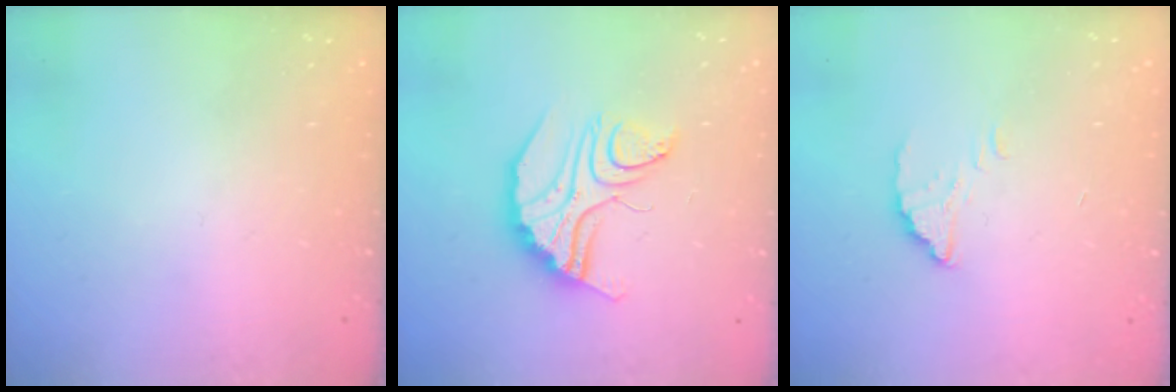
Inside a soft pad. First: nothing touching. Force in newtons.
{"total": 12.2, "press": 12.2, "slide": 1.0}
{"total": 2.4, "press": 2.4, "slide": 0.0}